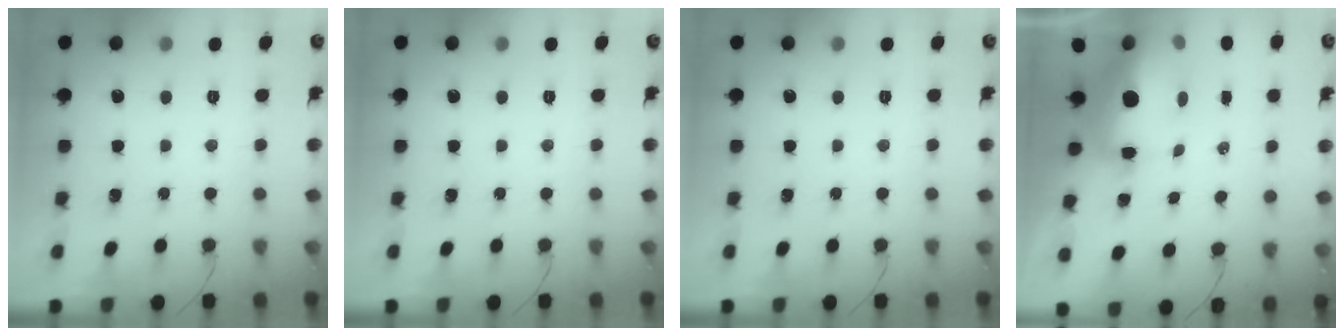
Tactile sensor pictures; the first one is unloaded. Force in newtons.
{"total": 0.0}
{"total": 0.0}
{"total": 11.8, "press": 11.5, "slide": 2.5}